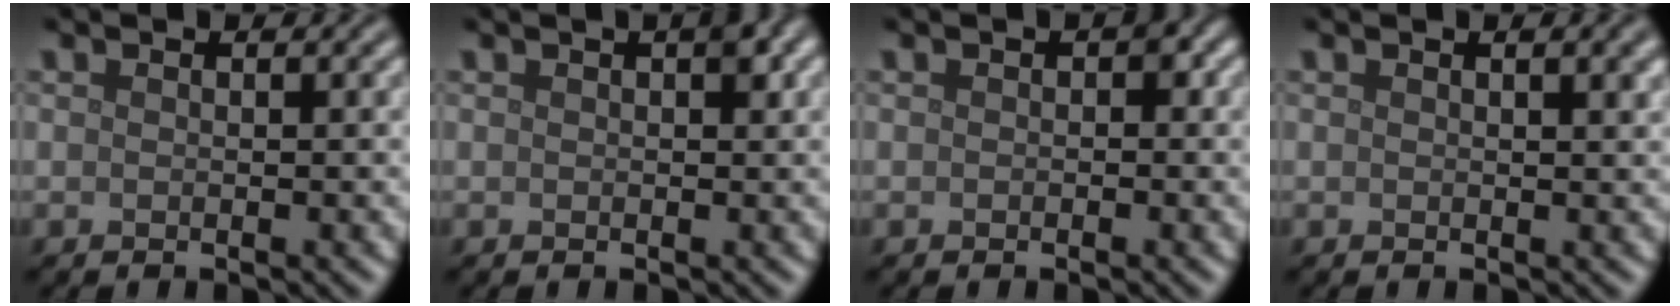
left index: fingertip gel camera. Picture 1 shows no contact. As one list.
[{"total": 1.3, "force": [0.5, 0.4, 1.2], "torque": [-0.014, 0.003, 0.009]}, {"total": 0.9, "force": [0.0, 0.6, 0.7], "torque": [-0.006, -0.001, -0.001]}, {"total": 1.9, "force": [0.9, 0.6, 1.6], "torque": [-0.013, 0.005, 0.012]}]